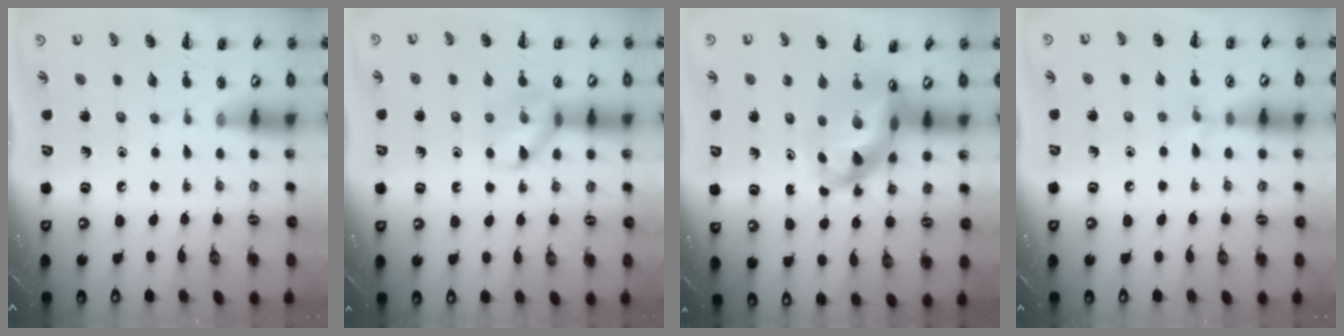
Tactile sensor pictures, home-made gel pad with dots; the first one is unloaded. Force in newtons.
{"total": 10.7, "press": 10.7, "slide": 1.0}
{"total": 8.2, "press": 7.8, "slide": 2.4}
{"total": 4.9, "press": 4.6, "slide": 1.5}